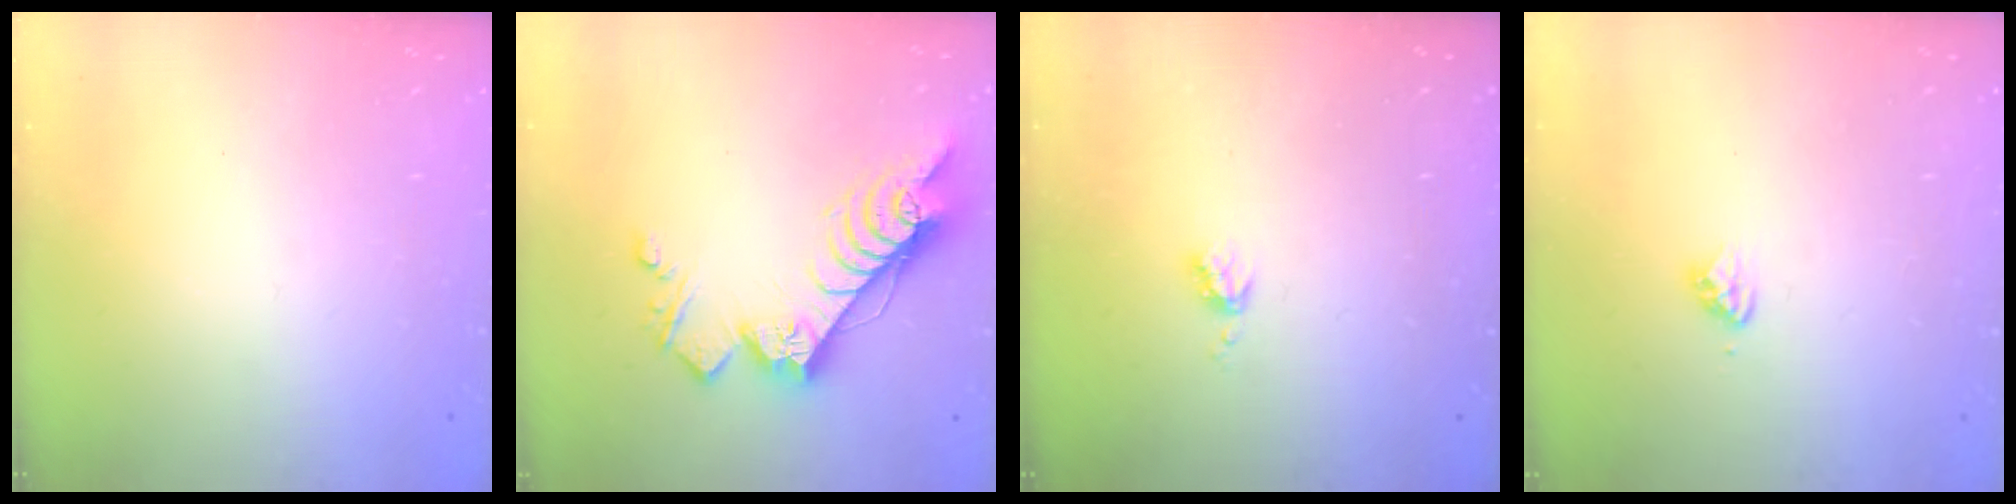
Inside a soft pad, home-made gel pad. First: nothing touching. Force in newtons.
{"total": 14.6, "press": 14.5, "slide": 1.0}
{"total": 3.8, "press": 3.7, "slide": 0.6}
{"total": 3.3, "press": 3.3, "slide": 0.2}